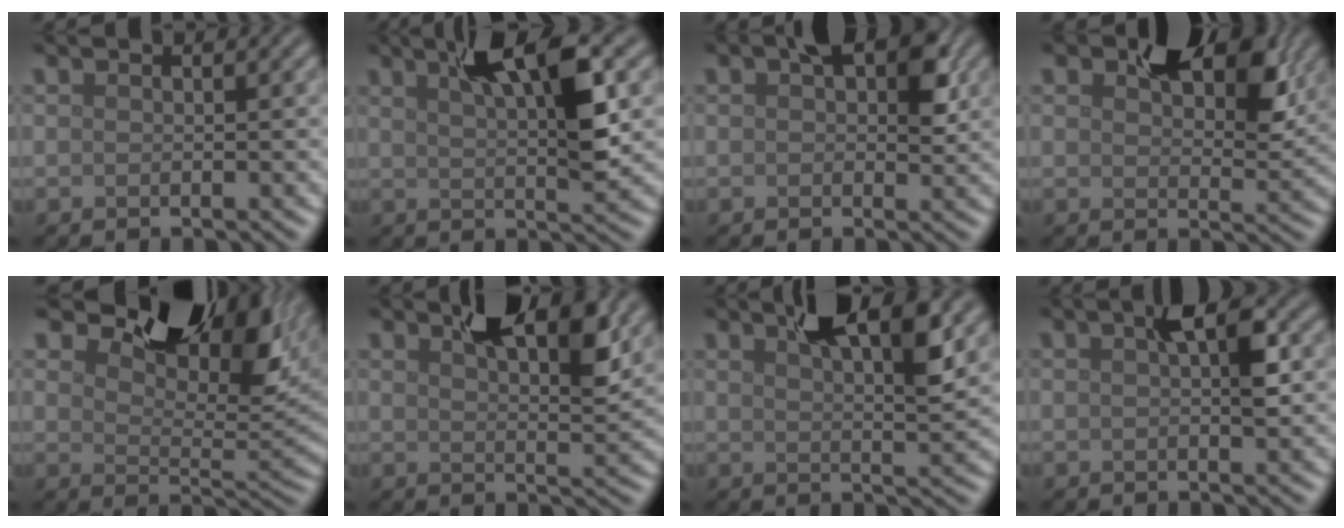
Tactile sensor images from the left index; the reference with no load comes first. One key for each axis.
{"total": 7.3, "fx": 3.1, "fy": 1.7, "fz": 6.4, "tx": -0.101, "ty": 0.008, "tz": 0.048}
{"total": 4.4, "fx": 1.3, "fy": 2.4, "fz": 3.5, "tx": -0.038, "ty": 0.004, "tz": 0.014}
{"total": 7.0, "fx": 3.6, "fy": 3.7, "fz": 4.7, "tx": -0.067, "ty": -0.004, "tz": 0.053}
{"total": 10.9, "fx": 6.8, "fy": 4.6, "fz": 7.3, "tx": -0.103, "ty": 0.002, "tz": 0.113}
{"total": 6.3, "fx": 3.6, "fy": 2.1, "fz": 4.8, "tx": -0.068, "ty": 0.002, "tz": 0.054}
{"total": 6.1, "fx": 3.5, "fy": 1.4, "fz": 4.8, "tx": -0.069, "ty": 0.004, "tz": 0.055}
{"total": 3.4, "fx": 0.9, "fy": 0.9, "fz": 3.2, "tx": -0.049, "ty": 0.010, "tz": 0.012}